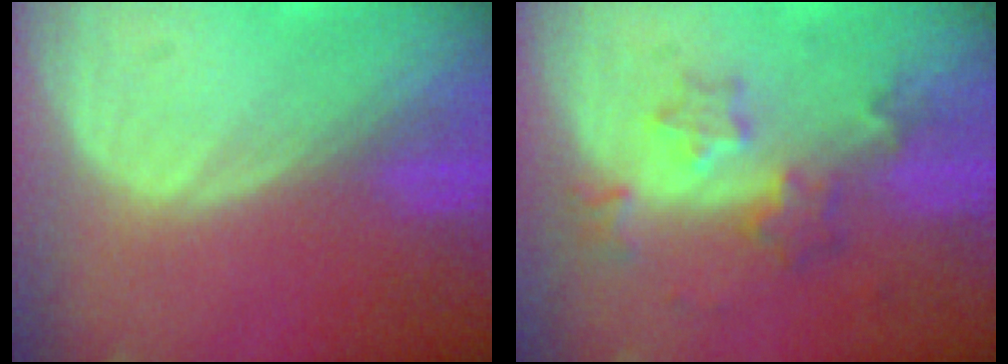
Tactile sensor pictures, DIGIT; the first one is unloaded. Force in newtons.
{"total": 5.8, "press": 5.3, "slide": 2.3}